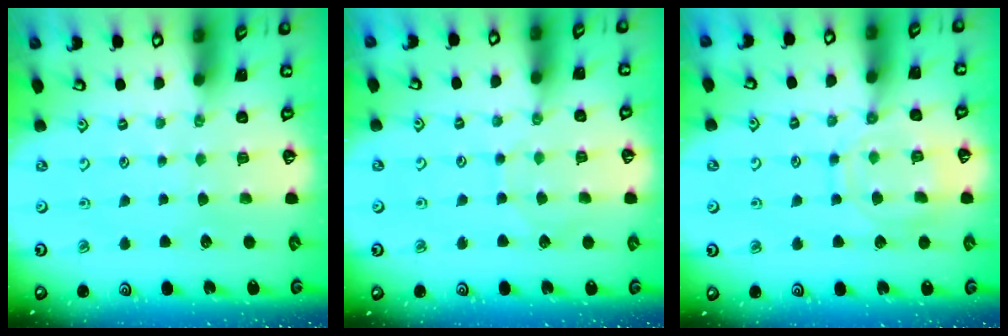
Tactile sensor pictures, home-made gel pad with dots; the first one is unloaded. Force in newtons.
{"total": 5.1, "press": 5.1, "slide": 0.2}
{"total": 11.8, "press": 11.7, "slide": 1.0}